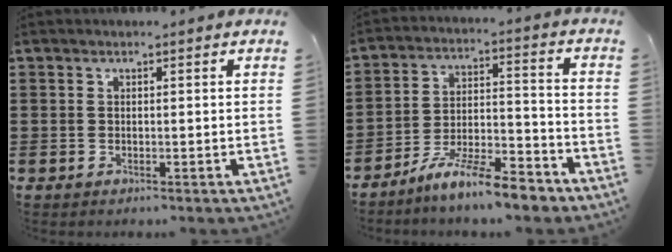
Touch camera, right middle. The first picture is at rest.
{"total": 9.5, "force": [-8.3, 0.9, 4.5], "torque": [-0.079, 0.018, -0.158]}